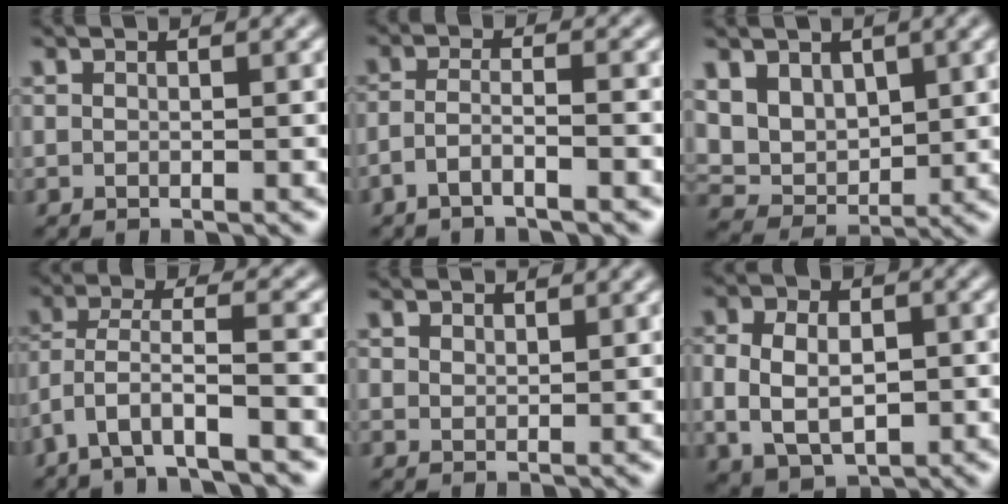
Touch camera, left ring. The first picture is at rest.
{"total": 2.4, "force": [-1.6, 0.4, 1.7], "torque": [-0.034, 0.004, -0.039]}
{"total": 5.3, "force": [2.1, 3.9, 3.0], "torque": [-0.064, -0.009, 0.052]}
{"total": 5.7, "force": [-3.6, 1.3, 4.3], "torque": [-0.086, -0.002, -0.071]}
{"total": 1.2, "force": [1.0, 0.6, 0.2], "torque": [-0.004, -0.001, 0.021]}
{"total": 7.9, "force": [-0.4, 5.9, 5.2], "torque": [-0.087, 0.006, -0.010]}